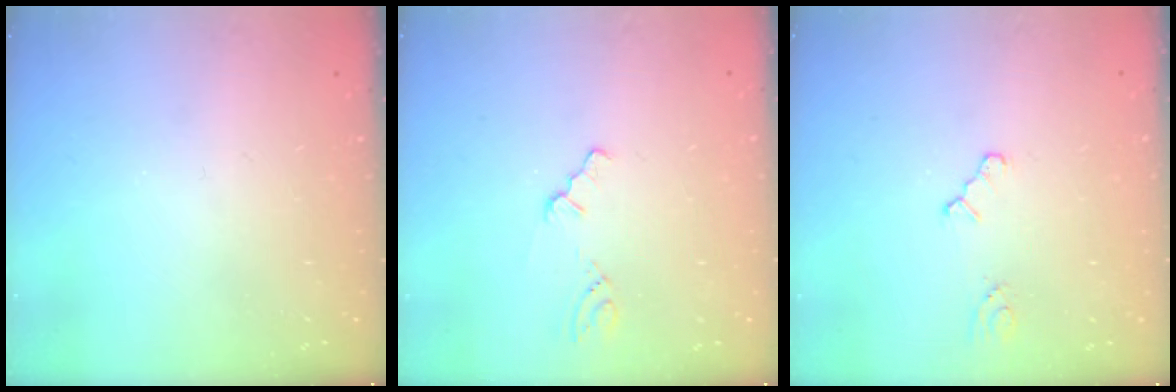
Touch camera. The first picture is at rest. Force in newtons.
{"total": 0.7, "press": 0.6, "slide": 0.2}
{"total": 2.0, "press": 2.0, "slide": 0.4}